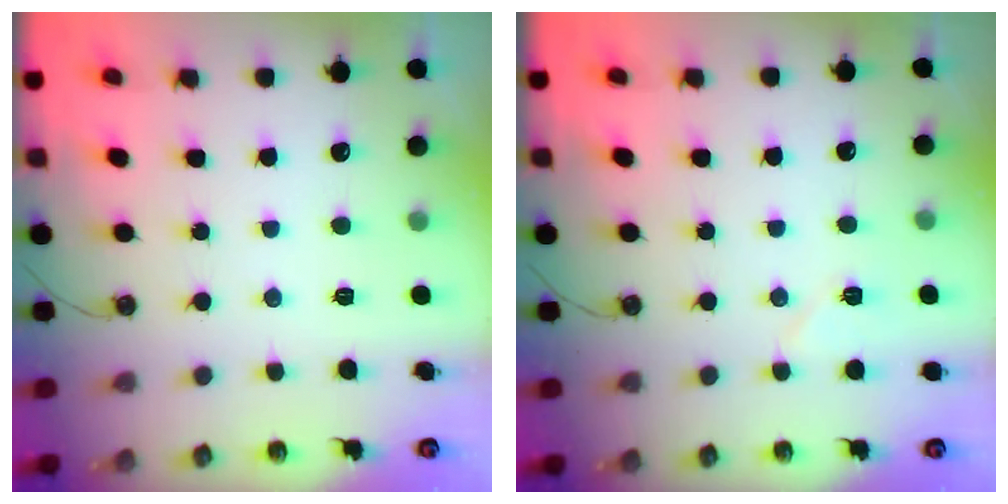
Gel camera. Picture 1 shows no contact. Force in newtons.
{"total": 5.9, "press": 5.8, "slide": 1.0}